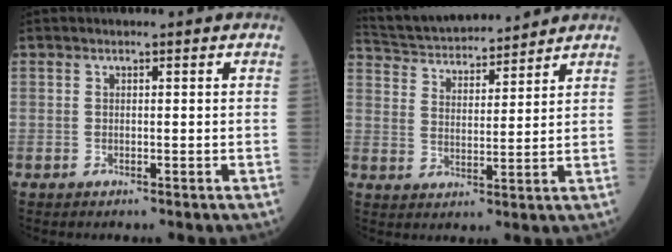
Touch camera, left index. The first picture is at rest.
{"total": 14.7, "force": [13.8, 2.3, 4.5], "torque": [-0.085, 0.030, 0.231]}